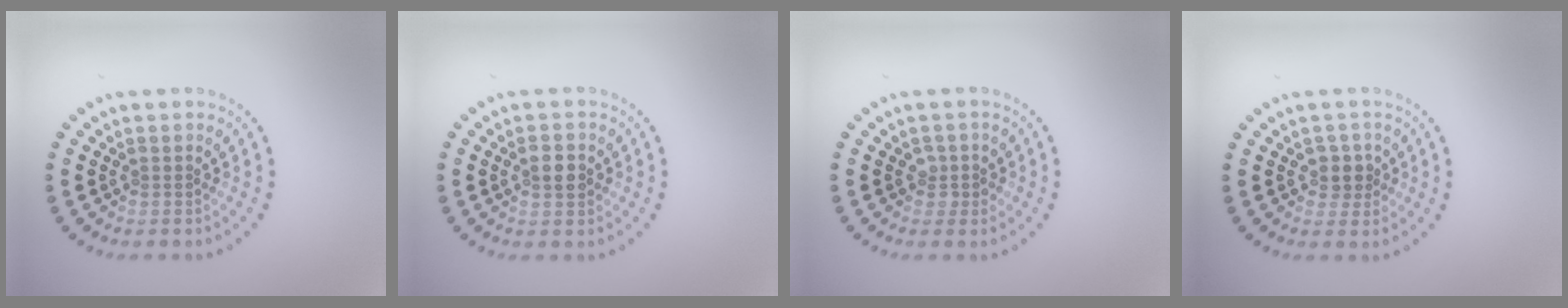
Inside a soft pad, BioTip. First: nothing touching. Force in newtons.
{"total": 2.4, "press": 2.4, "slide": 0.0}
{"total": 1.3, "press": 1.2, "slide": 0.7}
{"total": 1.8, "press": 1.5, "slide": 0.9}